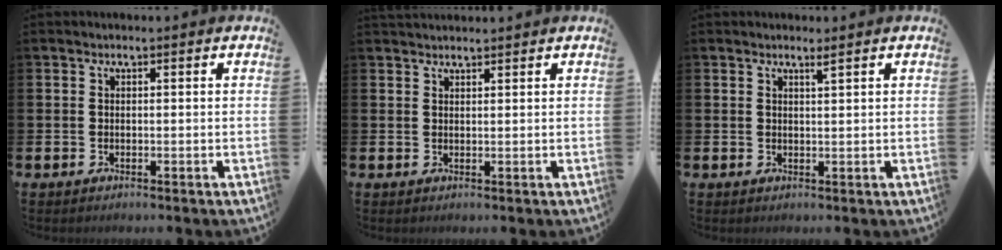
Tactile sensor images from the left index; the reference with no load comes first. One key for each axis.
{"total": 1.5, "fx": 1.5, "fy": 0.2, "fz": 0.0, "tx": 0.006, "ty": -0.007, "tz": 0.026}
{"total": 1.3, "fx": 1.1, "fy": 0.0, "fz": 0.7, "tx": -0.004, "ty": -0.004, "tz": 0.017}